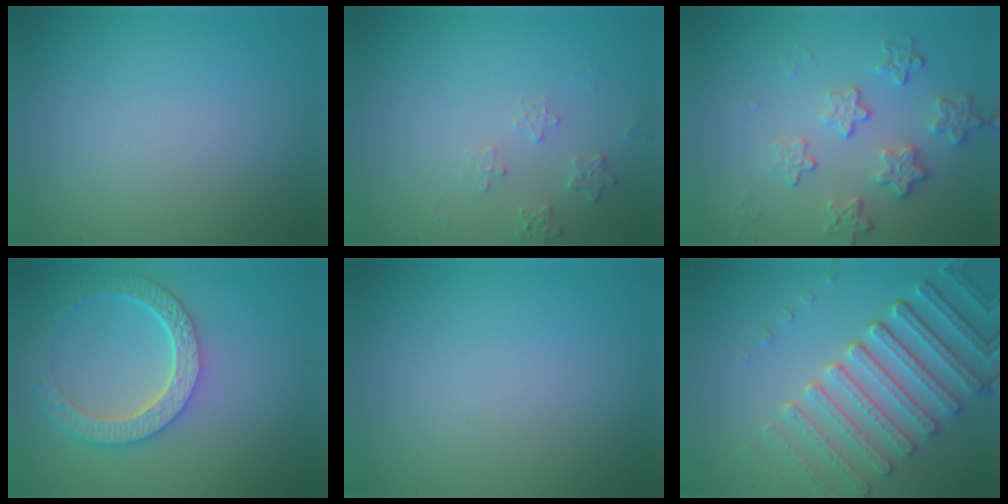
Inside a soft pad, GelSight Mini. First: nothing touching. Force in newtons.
{"total": 1.6, "press": 1.6, "slide": 0.4}
{"total": 4.4, "press": 3.1, "slide": 3.1}
{"total": 5.8, "press": 4.4, "slide": 3.7}
{"total": 0.0}
{"total": 7.3, "press": 5.6, "slide": 4.8}